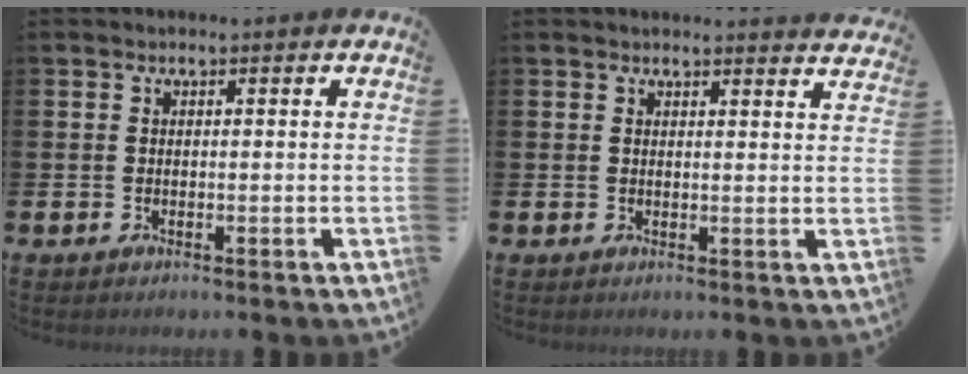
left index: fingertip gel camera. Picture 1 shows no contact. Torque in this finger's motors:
{"motor_torque": [0.97, -1.17, 0.03, 0.01]}